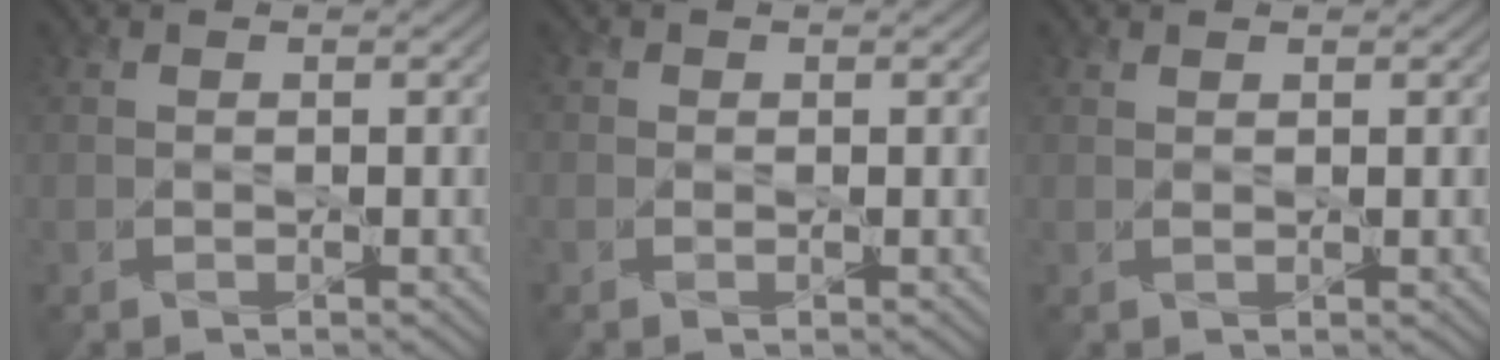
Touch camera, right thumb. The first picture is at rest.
{"total": 0.6, "force": [-0.1, 0.6, 0.2], "torque": [0.000, 0.000, -0.006]}
{"total": 0.5, "force": [0.5, -0.1, 0.2], "torque": [-0.003, 0.001, 0.012]}